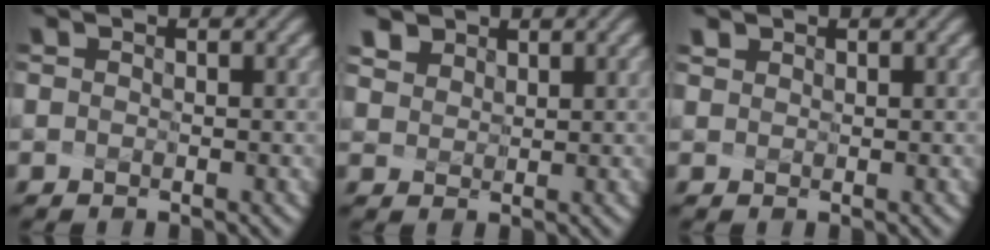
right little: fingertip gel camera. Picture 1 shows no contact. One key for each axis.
{"total": 3.2, "fx": 2.4, "fy": 2.0, "fz": 0.8, "tx": -0.050, "ty": 0.004, "tz": 0.055}
{"total": 0.7, "fx": 0.6, "fy": 0.3, "fz": 0.0, "tx": -0.007, "ty": 0.012, "tz": 0.011}